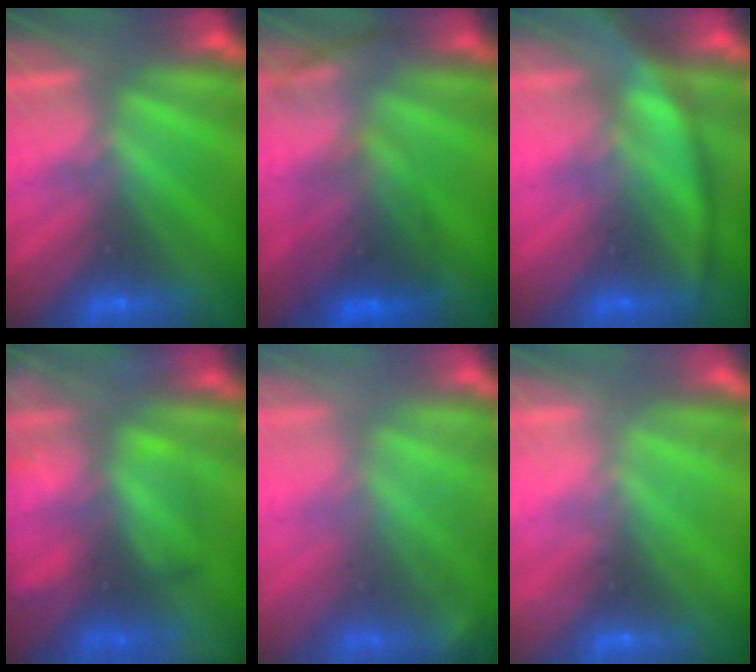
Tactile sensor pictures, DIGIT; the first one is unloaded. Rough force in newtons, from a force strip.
{"total": 2.7}
{"total": 3.1}
{"total": 8.7}
{"total": 1.6}
{"total": 2.3}